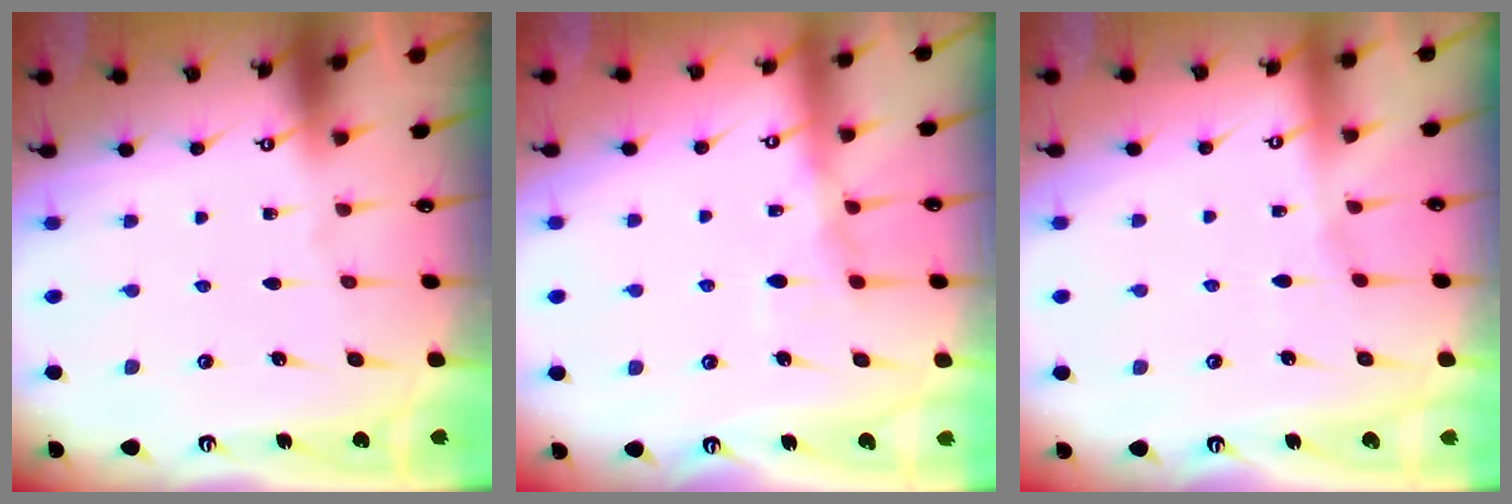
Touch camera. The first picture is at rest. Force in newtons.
{"total": 7.7, "press": 7.7, "slide": 0.8}
{"total": 2.2, "press": 2.1, "slide": 0.4}